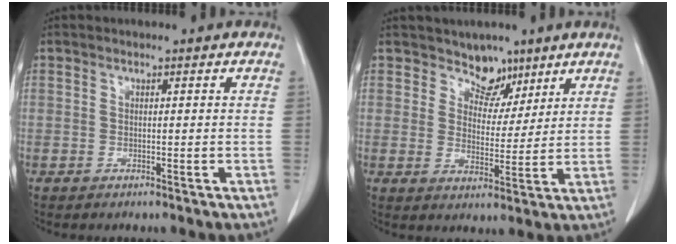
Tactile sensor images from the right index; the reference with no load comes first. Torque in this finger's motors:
{"motor_torque": [-0.05, 0.19, 0.01, -0.01]}